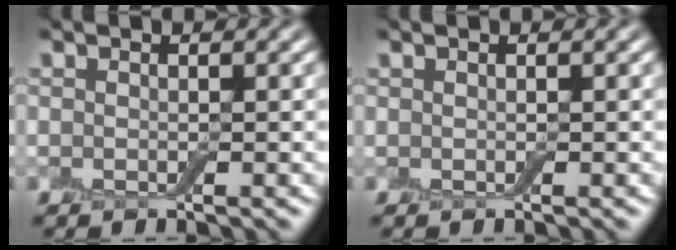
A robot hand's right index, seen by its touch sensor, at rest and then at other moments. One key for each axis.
{"total": 0.0}